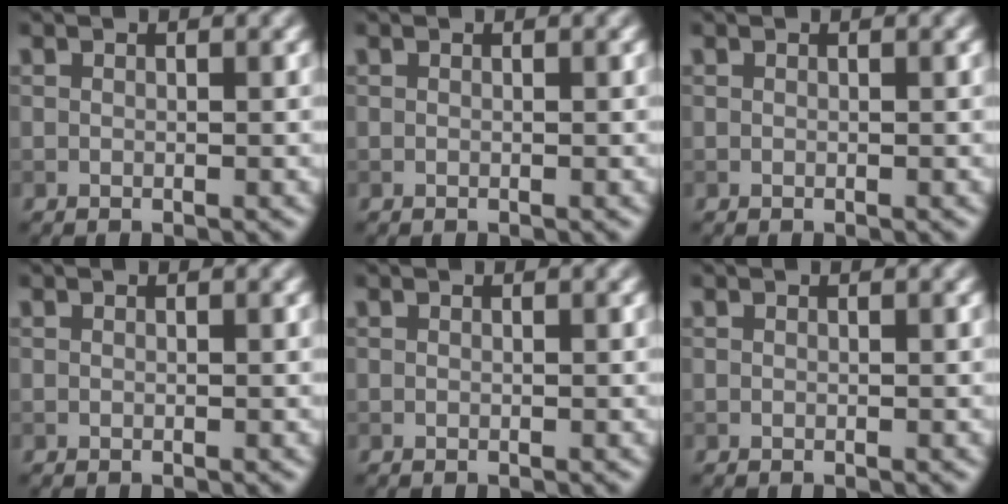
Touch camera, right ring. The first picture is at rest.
{"total": 0.0}
{"total": 0.0}
{"total": 0.0}
{"total": 0.0}
{"total": 0.0}